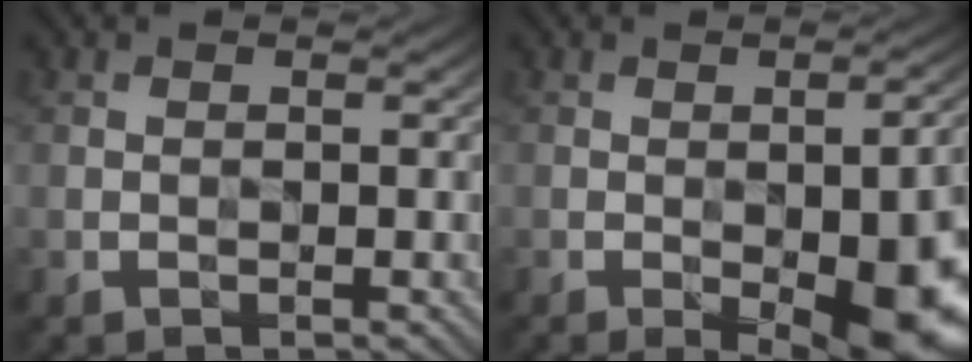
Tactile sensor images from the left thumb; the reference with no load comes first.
{"total": 13.5, "force": [-4.3, 5.3, 11.6], "torque": [-0.137, -0.018, -0.046]}